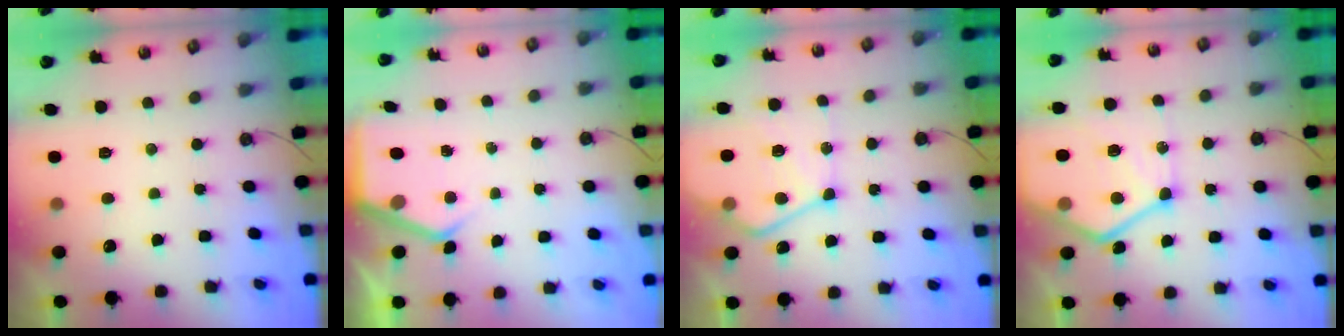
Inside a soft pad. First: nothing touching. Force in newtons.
{"total": 4.3, "press": 4.2, "slide": 0.5}
{"total": 15.7, "press": 15.6, "slide": 1.6}
{"total": 19.1, "press": 19.0, "slide": 2.2}